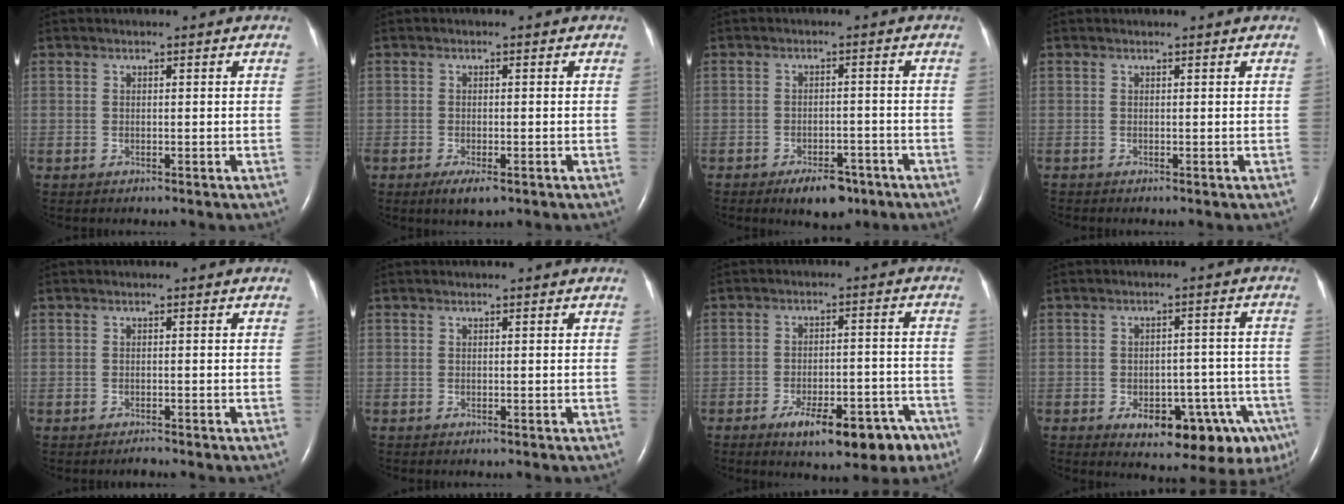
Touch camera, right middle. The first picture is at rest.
{"total": 3.0, "force": [-1.7, 0.9, 2.3], "torque": [-0.041, -0.004, -0.025]}
{"total": 5.7, "force": [-3.9, 2.6, 3.2], "torque": [-0.050, 0.001, -0.053]}
{"total": 0.6, "force": [0.6, 0.0, 0.2], "torque": [-0.013, 0.011, 0.002]}
{"total": 0.7, "force": [-0.6, -0.1, 0.2], "torque": [-0.005, -0.002, -0.009]}
{"total": 0.0}
{"total": 12.1, "force": [-7.8, 4.3, 8.1], "torque": [-0.104, 0.013, -0.106]}
{"total": 13.5, "force": [-7.4, 5.6, 9.8], "torque": [-0.082, 0.026, -0.086]}